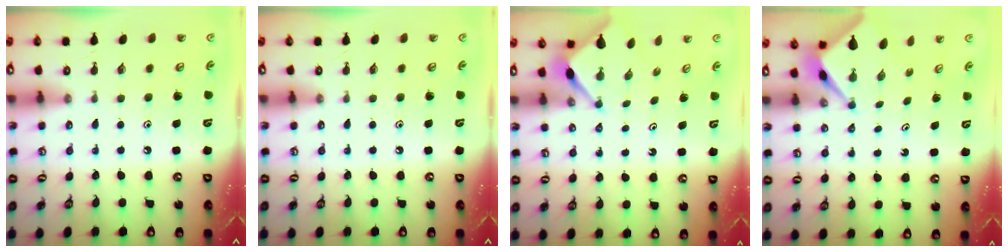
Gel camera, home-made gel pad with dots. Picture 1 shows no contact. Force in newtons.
{"total": 0.0}
{"total": 3.0, "press": 2.9, "slide": 0.3}
{"total": 2.7, "press": 2.7, "slide": 0.2}